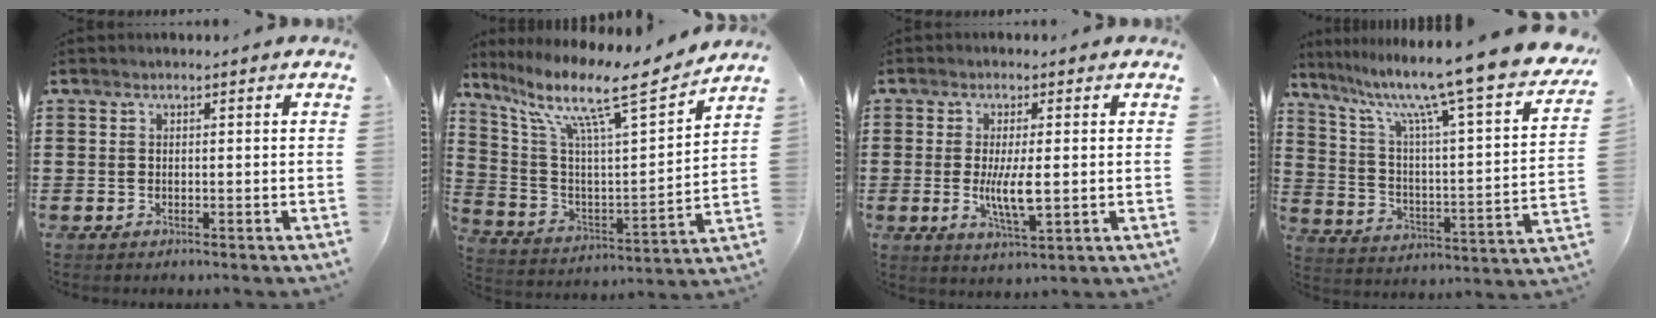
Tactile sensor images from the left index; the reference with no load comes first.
{"total": 12.9, "force": [9.1, 1.8, 9.0], "torque": [-0.199, -0.053, 0.141]}
{"total": 6.1, "force": [-0.3, 1.4, 6.0], "torque": [-0.118, -0.007, -0.008]}
{"total": 12.7, "force": [10.3, -0.6, 7.4], "torque": [-0.170, -0.082, 0.163]}